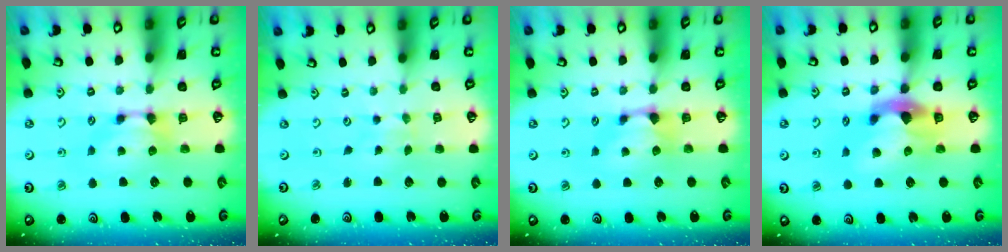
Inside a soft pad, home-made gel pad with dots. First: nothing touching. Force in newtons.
{"total": 4.0, "press": 4.0, "slide": 0.1}
{"total": 1.0, "press": 0.7, "slide": 0.6}
{"total": 5.8, "press": 5.6, "slide": 1.5}